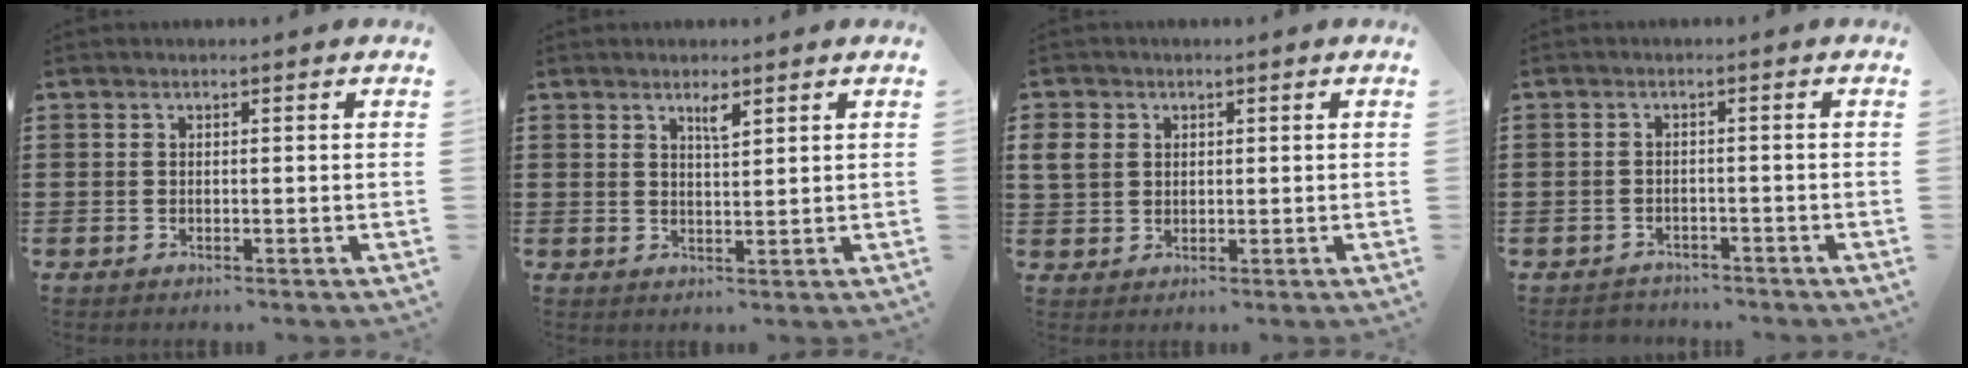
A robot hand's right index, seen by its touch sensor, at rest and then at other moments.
{"total": 2.2, "force": [1.6, 0.4, 1.5], "torque": [-0.025, -0.002, 0.025]}
{"total": 3.6, "force": [1.0, 3.2, 1.3], "torque": [-0.047, 0.009, 0.015]}
{"total": 1.8, "force": [-1.7, 0.6, -0.2], "torque": [-0.002, 0.003, -0.039]}